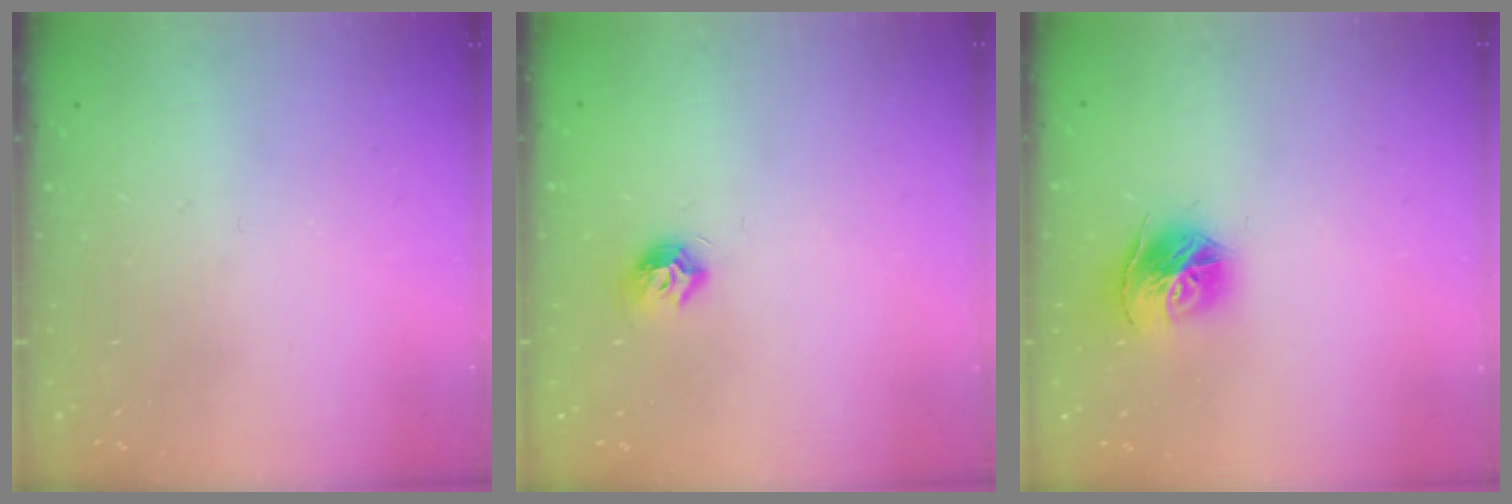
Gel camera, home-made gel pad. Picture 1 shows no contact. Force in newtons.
{"total": 7.9, "press": 7.9, "slide": 0.8}
{"total": 12.5, "press": 12.4, "slide": 1.3}